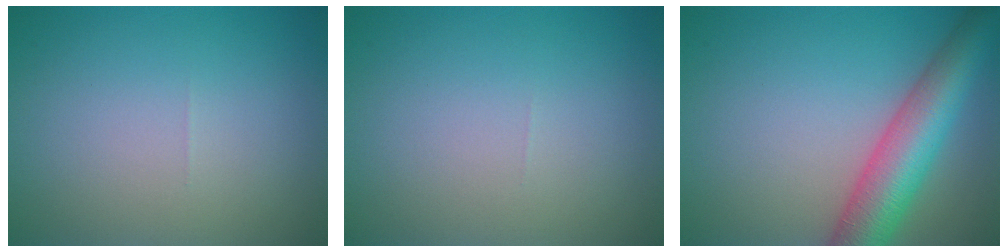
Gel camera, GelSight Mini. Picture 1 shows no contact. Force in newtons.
{"total": 0.0}
{"total": 7.7, "press": 7.7, "slide": 0.3}